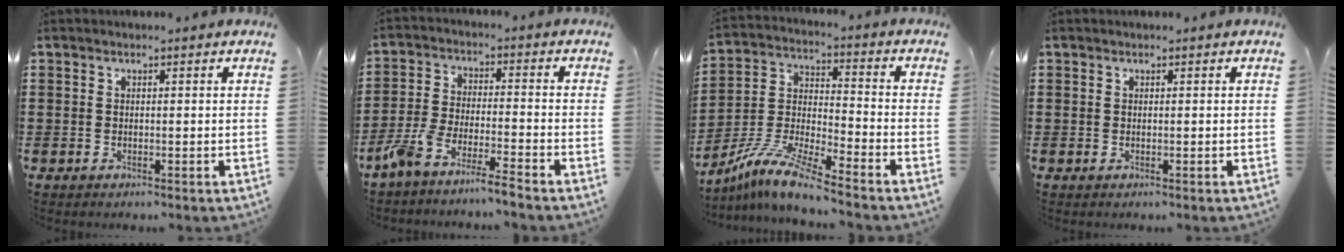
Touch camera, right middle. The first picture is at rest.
{"total": 6.2, "force": [-5.8, -0.6, 2.0], "torque": [-0.065, -0.019, -0.120]}
{"total": 9.9, "force": [-8.8, 0.1, 4.6], "torque": [-0.104, -0.001, -0.180]}
{"total": 0.0}